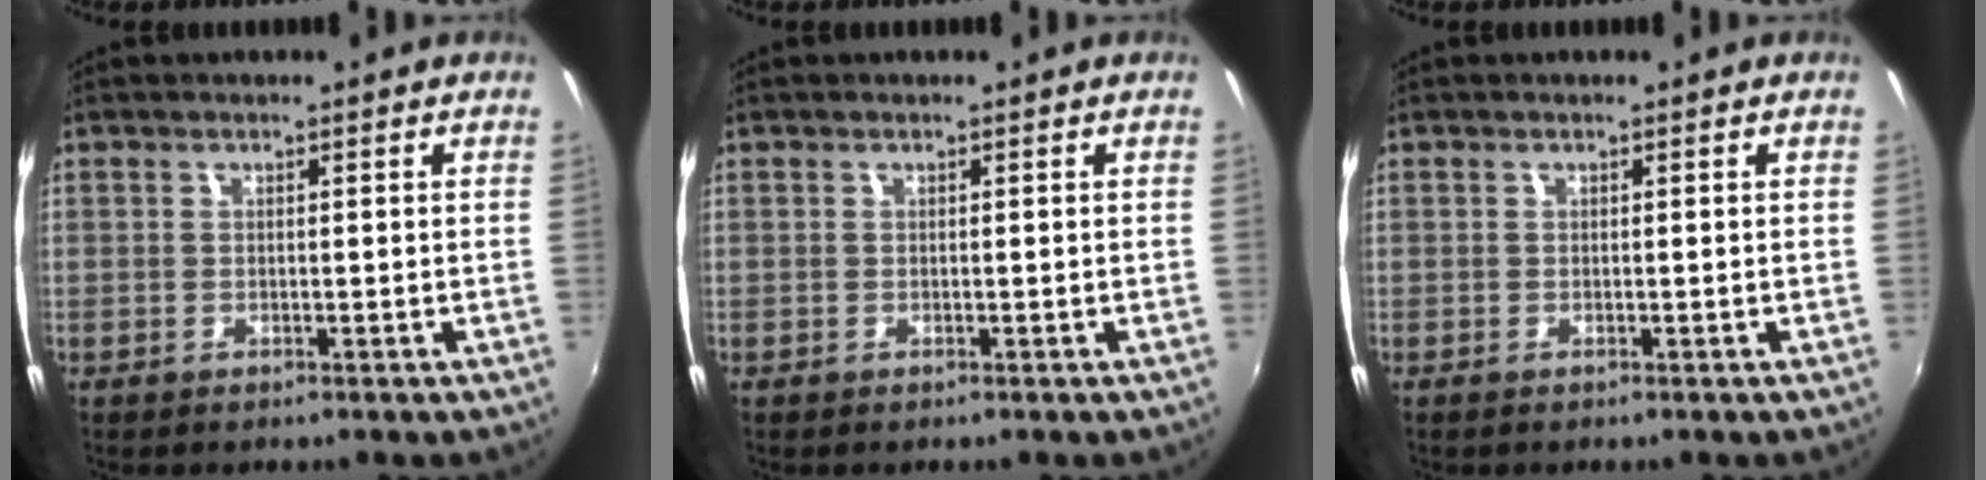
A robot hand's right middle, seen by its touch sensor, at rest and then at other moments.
{"total": 0.0}
{"total": 0.0}